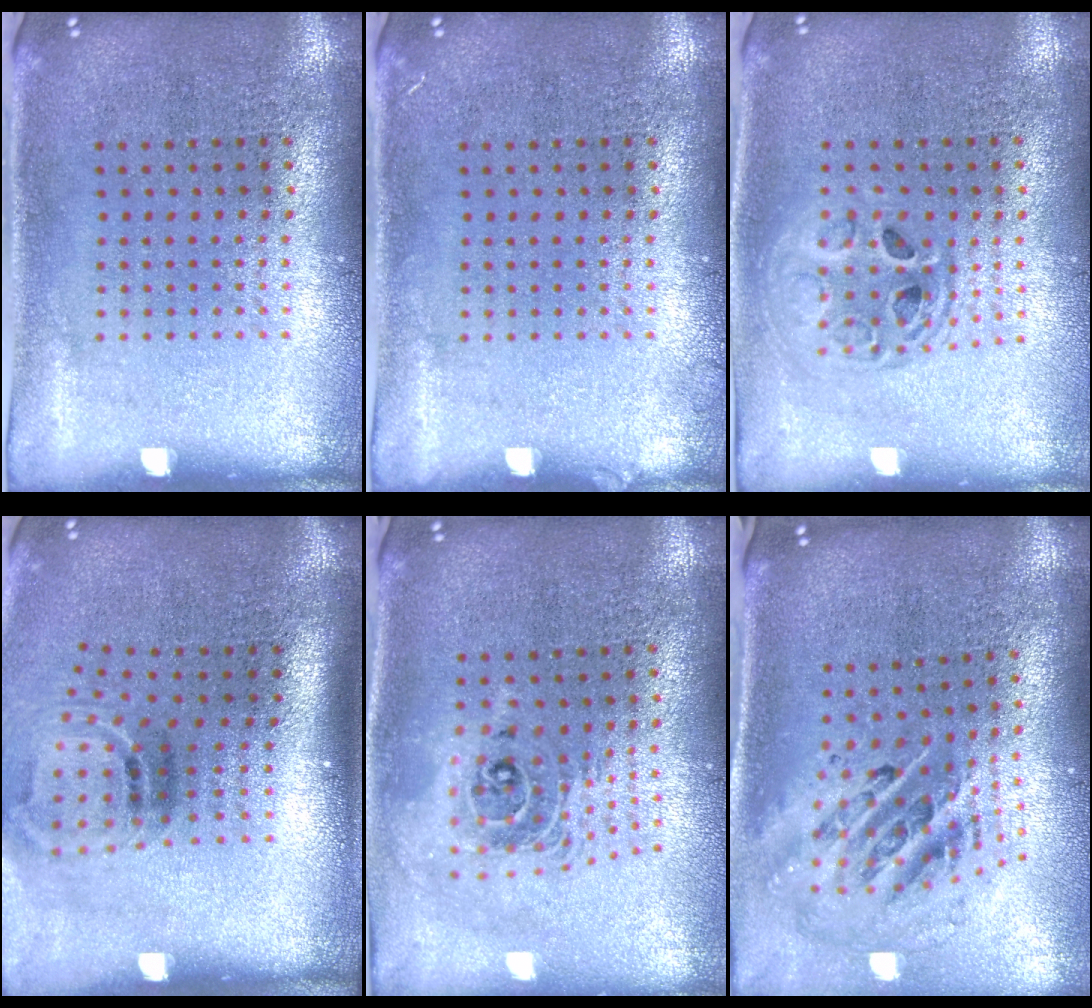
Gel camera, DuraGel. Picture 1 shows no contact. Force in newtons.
{"total": 0.6, "press": 0.6, "slide": 0.2}
{"total": 1.4, "press": 1.2, "slide": 0.7}
{"total": 2.0, "press": 1.2, "slide": 1.6}
{"total": 2.0, "press": 1.6, "slide": 1.3}
{"total": 2.2, "press": 1.6, "slide": 1.5}